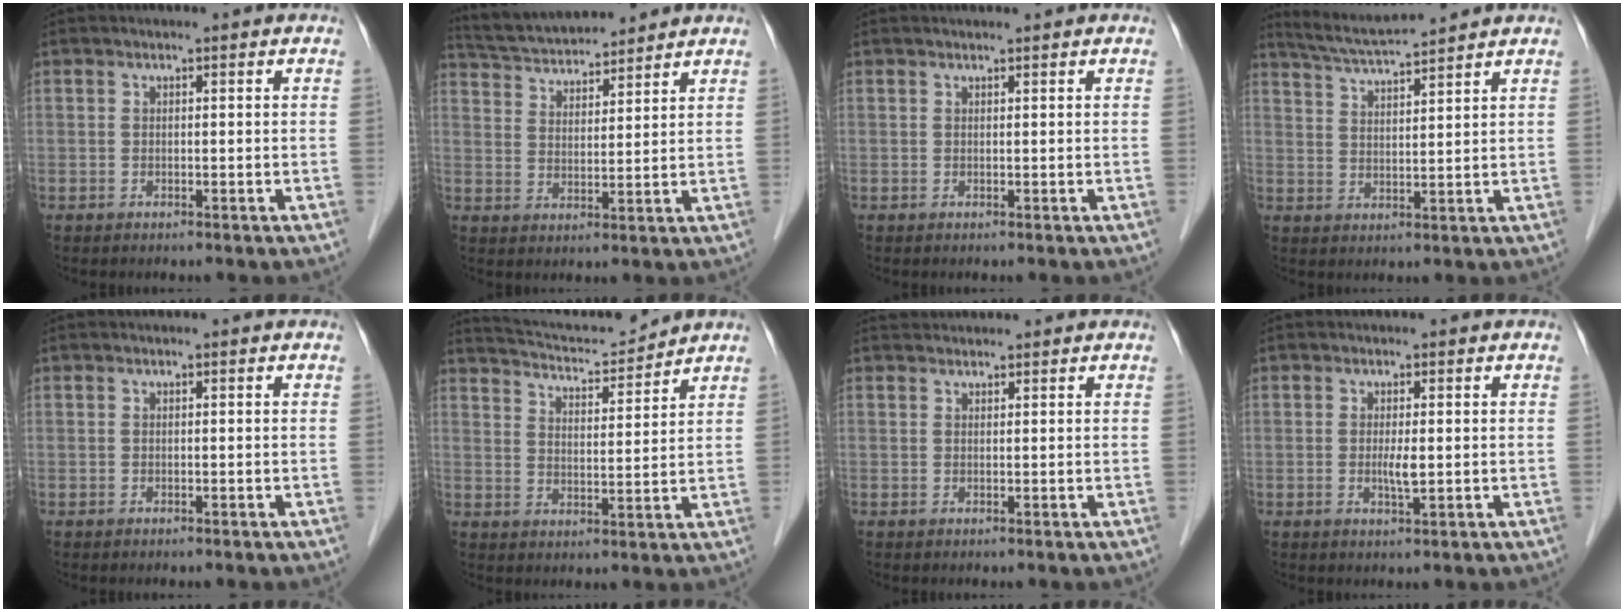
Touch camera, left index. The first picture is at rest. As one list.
[{"total": 12.2, "force": [11.5, 2.0, 3.7], "torque": [-0.071, 0.024, 0.197]}, {"total": 0.7, "force": [0.7, -0.1, 0.1], "torque": [-0.005, 0.005, 0.014]}, {"total": 7.3, "force": [6.9, -1.0, 2.3], "torque": [-0.055, 0.011, 0.127]}, {"total": 0.0}, {"total": 9.5, "force": [9.3, -0.1, 1.6], "torque": [-0.040, 0.003, 0.153]}, {"total": 2.2, "force": [2.1, 0.5, 0.1], "torque": [-0.004, 0.025, 0.038]}, {"total": 2.0, "force": [-0.1, 0.2, 2.0], "torque": [-0.041, -0.007, -0.001]}]